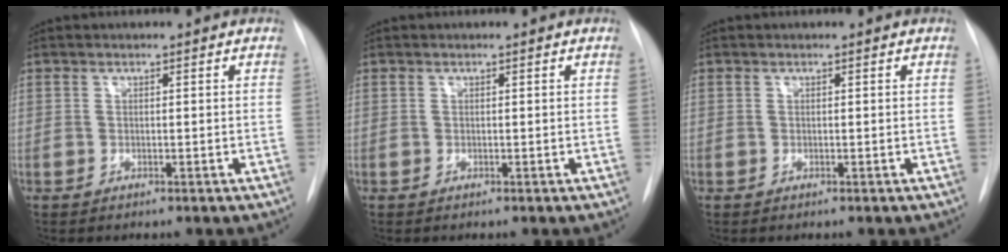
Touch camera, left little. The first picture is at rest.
{"total": 0.0}
{"total": 0.0}